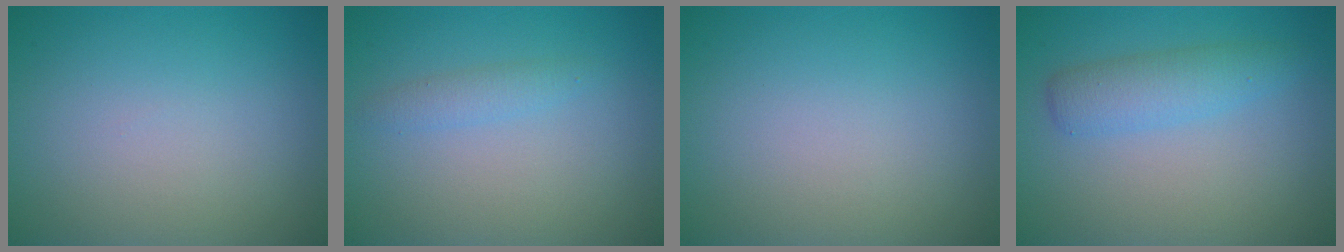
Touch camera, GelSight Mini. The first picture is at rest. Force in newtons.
{"total": 1.3, "press": 1.3, "slide": 0.1}
{"total": 0.0}
{"total": 2.9, "press": 2.9, "slide": 0.1}